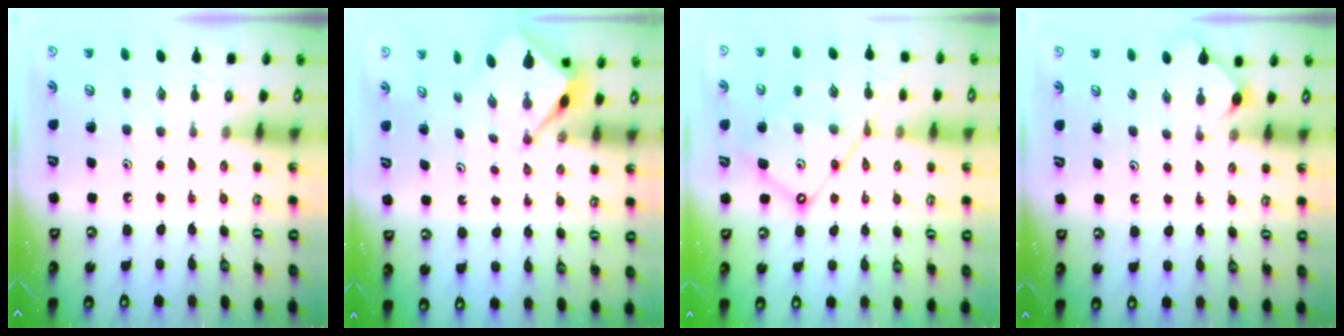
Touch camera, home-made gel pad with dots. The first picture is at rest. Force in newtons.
{"total": 2.7, "press": 2.7, "slide": 0.0}
{"total": 13.6, "press": 13.6, "slide": 1.3}
{"total": 3.0, "press": 2.9, "slide": 0.4}